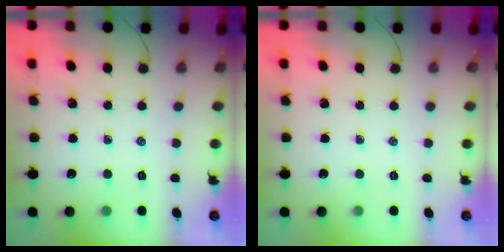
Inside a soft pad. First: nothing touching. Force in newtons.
{"total": 0.0}